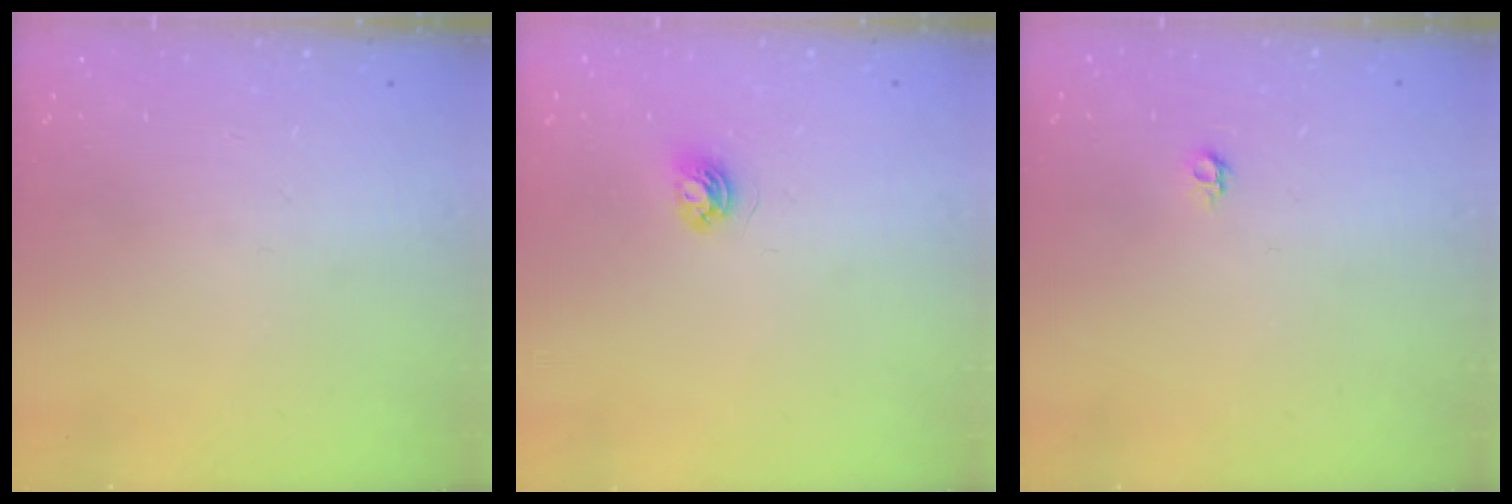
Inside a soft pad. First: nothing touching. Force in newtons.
{"total": 3.7, "press": 3.7, "slide": 0.5}
{"total": 4.0, "press": 3.9, "slide": 0.7}